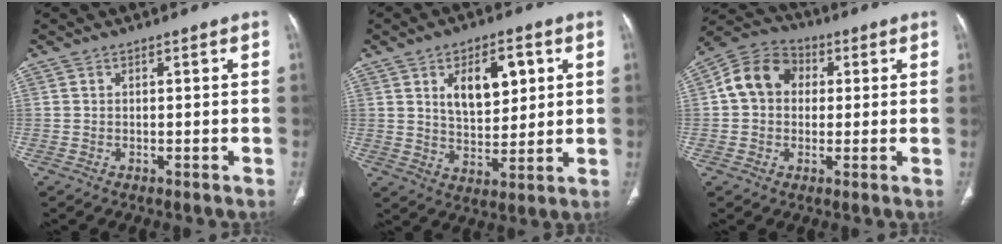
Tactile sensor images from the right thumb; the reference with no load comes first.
{"total": 11.4, "force": [3.9, 6.2, 8.7], "torque": [-0.104, -0.015, 0.069]}
{"total": 10.2, "force": [1.5, 8.4, 5.6], "torque": [-0.086, 0.022, 0.011]}